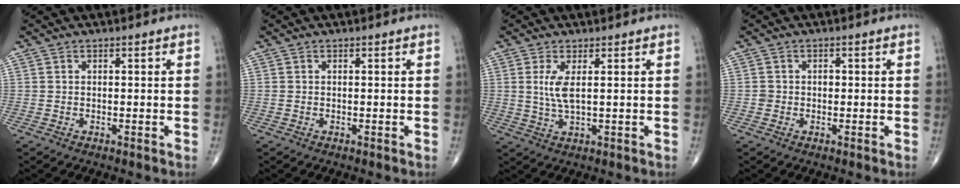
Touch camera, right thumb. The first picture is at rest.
{"total": 0.0}
{"total": 4.2, "force": [0.9, 1.1, 3.9], "torque": [-0.094, -0.010, 0.023]}
{"total": 1.5, "force": [-0.2, 1.4, 0.5], "torque": [0.000, 0.005, -0.004]}